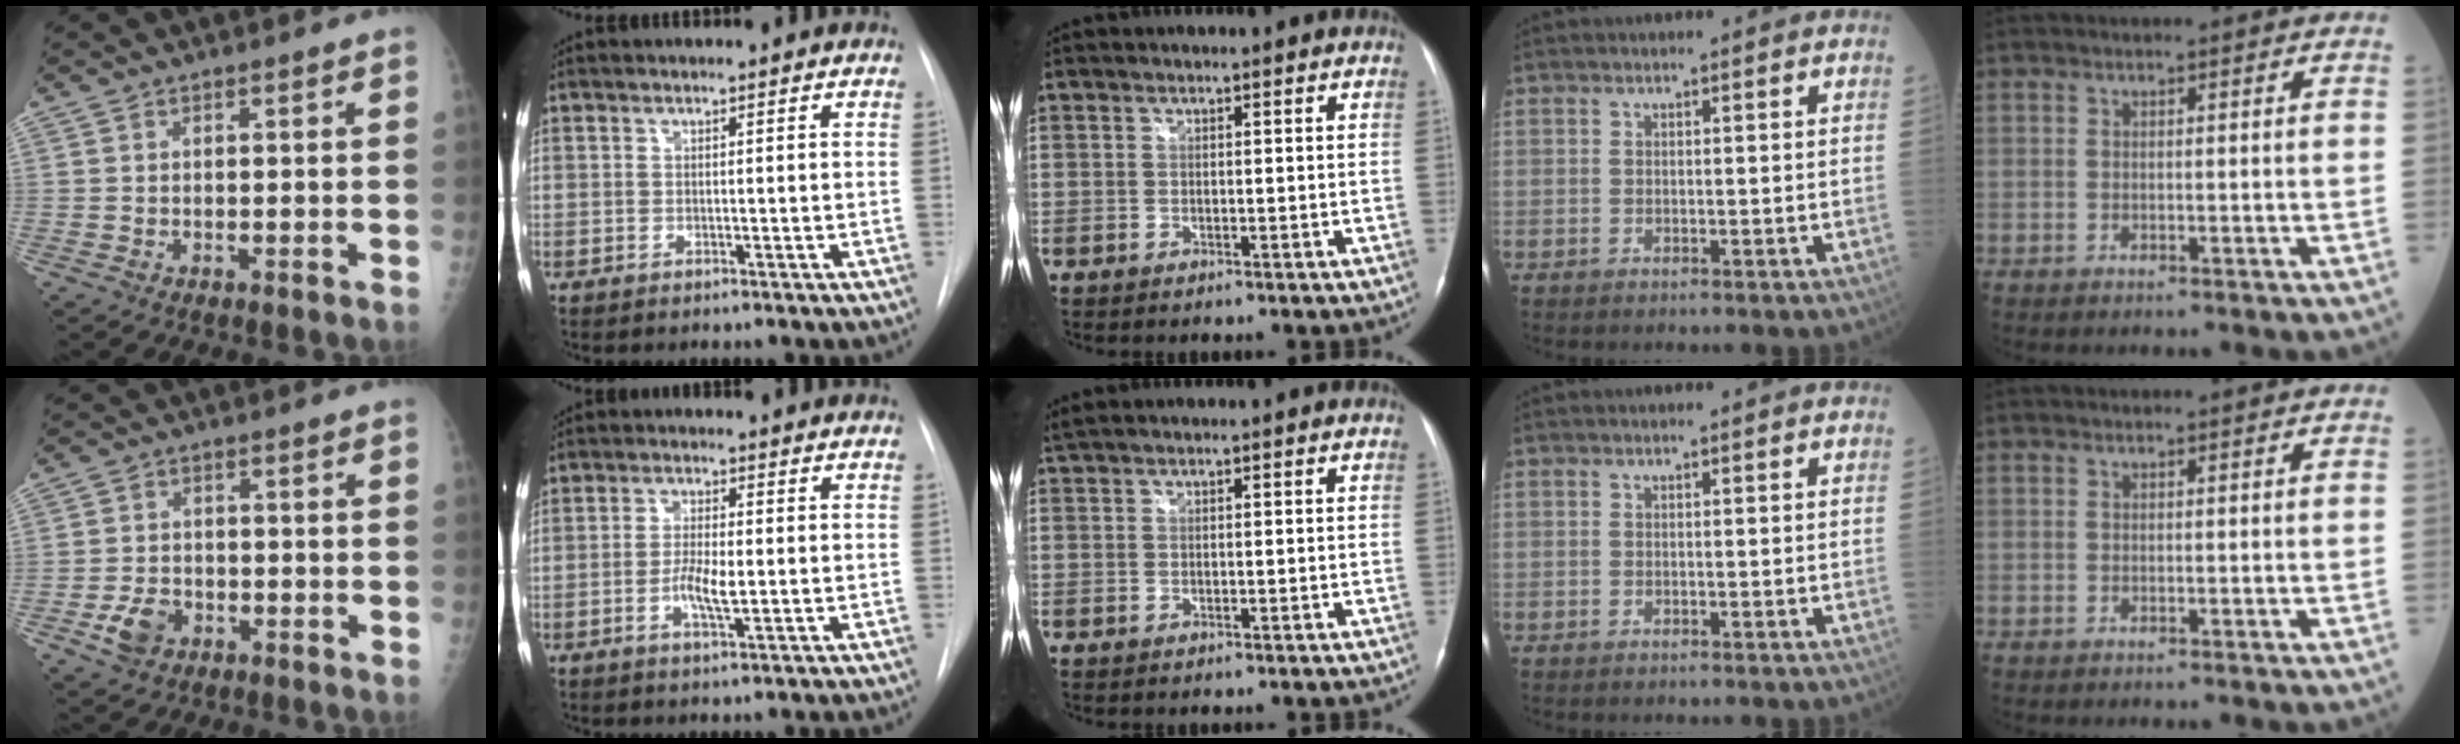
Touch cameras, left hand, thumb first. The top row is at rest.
{"thumb": {"total": 4.7, "force": [-2.0, 3.4, 2.5], "torque": [-0.043, 0.010, -0.034]}, "index": {"total": 4.3, "force": [-0.9, 1.0, 4.1], "torque": [-0.079, -0.004, -0.017]}, "middle": {"total": 1.4, "force": [1.2, -0.1, 0.8], "torque": [-0.023, 0.026, 0.028]}}